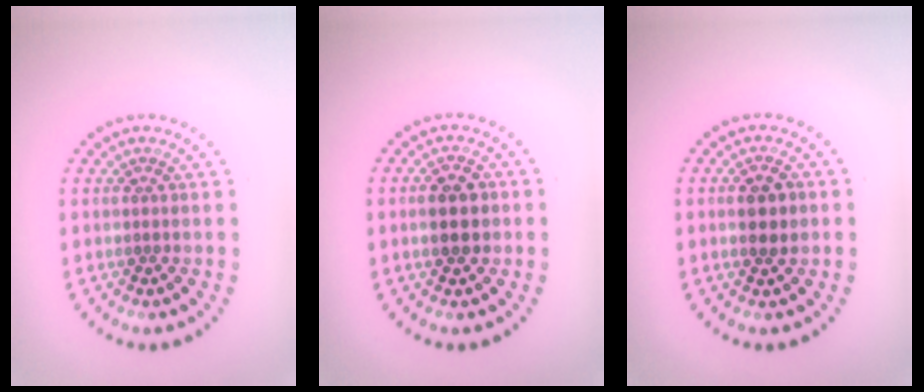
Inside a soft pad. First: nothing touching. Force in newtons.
{"total": 3.6, "press": 3.6, "slide": 0.2}
{"total": 2.5, "press": 2.4, "slide": 0.4}